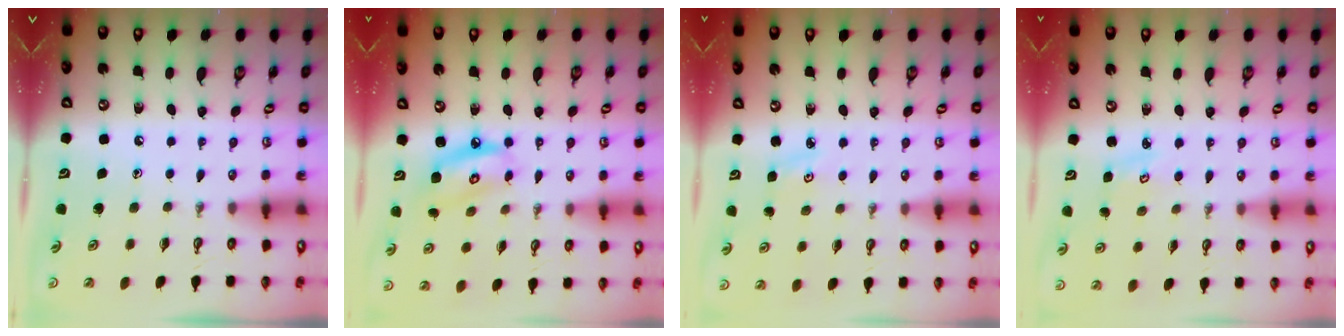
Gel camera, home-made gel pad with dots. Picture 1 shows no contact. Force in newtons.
{"total": 8.9, "press": 8.8, "slide": 0.9}
{"total": 2.7, "press": 2.6, "slide": 0.4}
{"total": 2.5, "press": 2.5, "slide": 0.4}